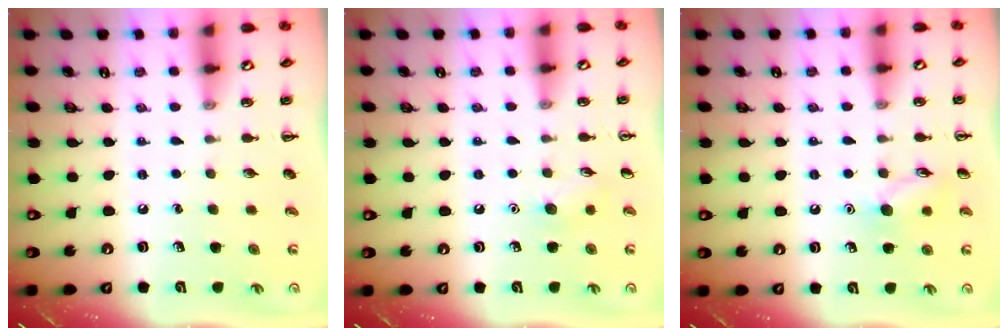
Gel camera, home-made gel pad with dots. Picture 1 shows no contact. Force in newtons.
{"total": 5.7, "press": 5.6, "slide": 1.3}
{"total": 8.6, "press": 8.5, "slide": 0.8}